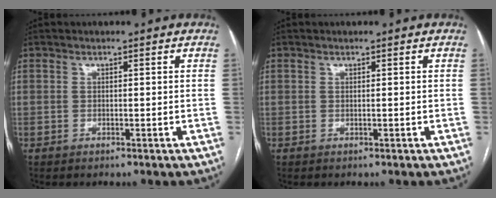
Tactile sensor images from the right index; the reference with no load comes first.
{"total": 0.0}